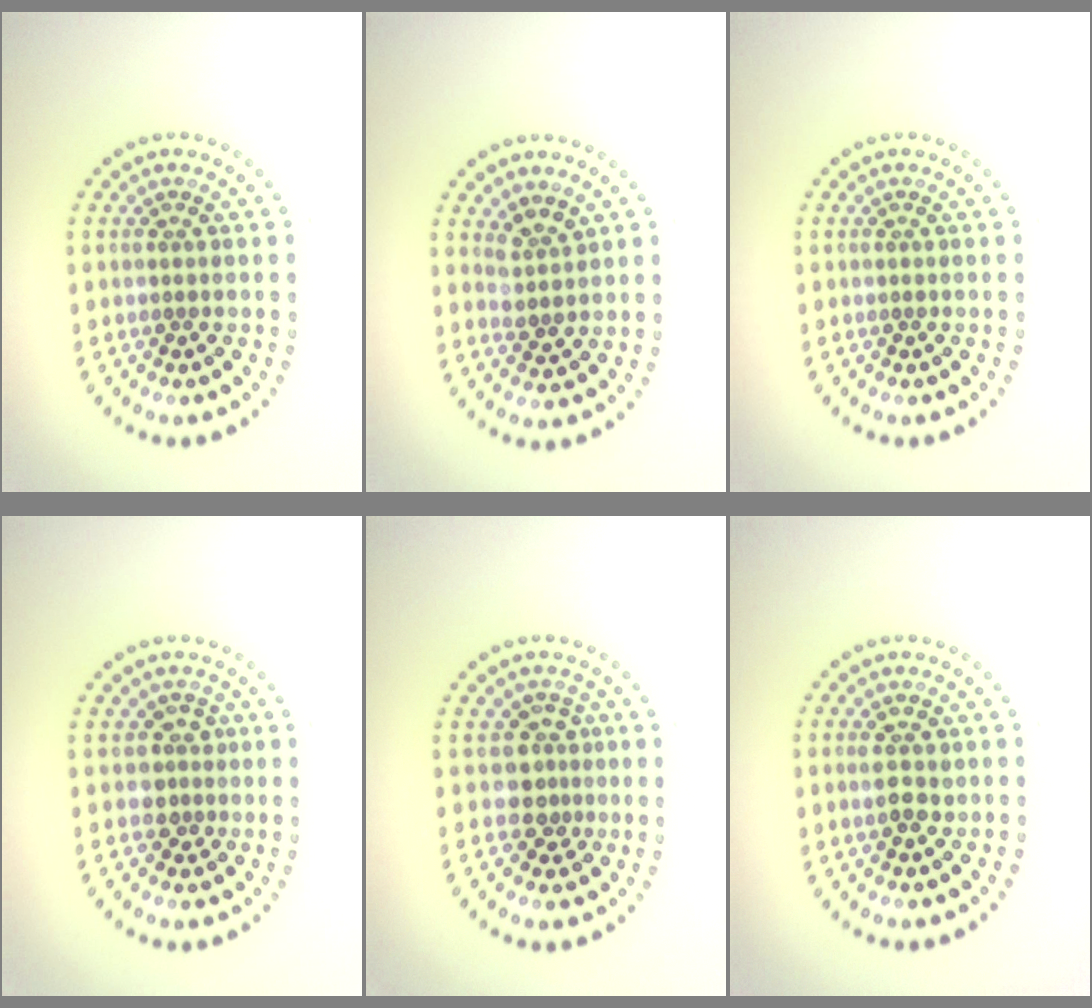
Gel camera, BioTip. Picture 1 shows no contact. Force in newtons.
{"total": 1.9, "press": 1.5, "slide": 1.2}
{"total": 0.0}
{"total": 1.8, "press": 1.3, "slide": 1.2}
{"total": 2.5, "press": 1.8, "slide": 1.7}
{"total": 2.0, "press": 2.0, "slide": 0.2}